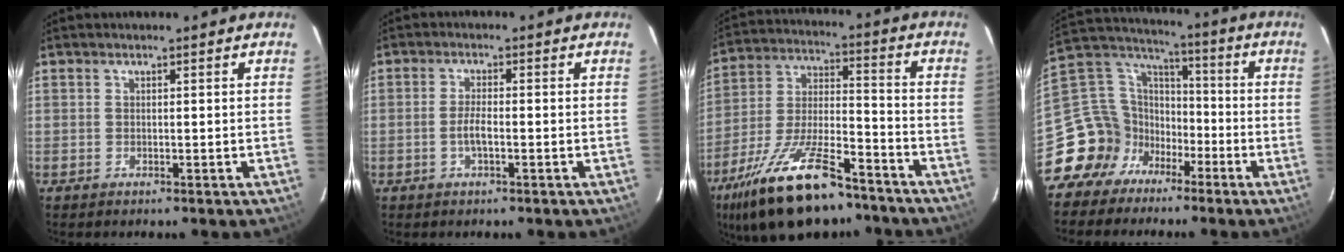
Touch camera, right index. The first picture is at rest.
{"total": 2.9, "force": [-1.0, 0.7, 2.6], "torque": [-0.055, 0.000, -0.019]}
{"total": 22.1, "force": [-15.4, 7.6, 13.9], "torque": [-0.276, -0.024, -0.258]}
{"total": 13.8, "force": [-7.4, 11.0, 3.9], "torque": [-0.091, 0.050, -0.137]}